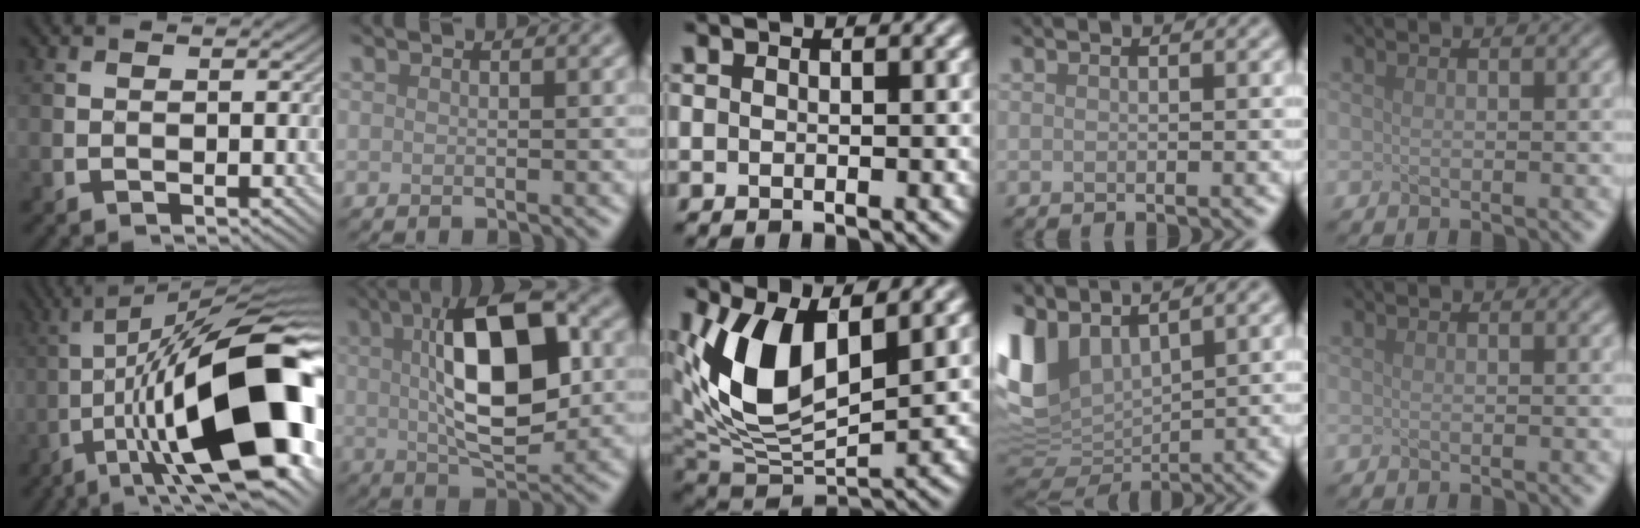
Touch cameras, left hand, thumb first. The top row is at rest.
{"thumb": {"total": 21.7, "force": [-5.5, 7.5, 19.6], "torque": [-0.324, 0.010, -0.090]}, "index": {"total": 11.1, "force": [1.3, 4.7, 9.9], "torque": [-0.158, 0.013, 0.017]}, "middle": {"total": 8.7, "force": [2.3, 4.8, 6.9], "torque": [-0.150, -0.018, 0.044]}, "ring": {"total": 8.3, "force": [3.6, 4.6, 5.9], "torque": [-0.150, -0.001, 0.071]}}